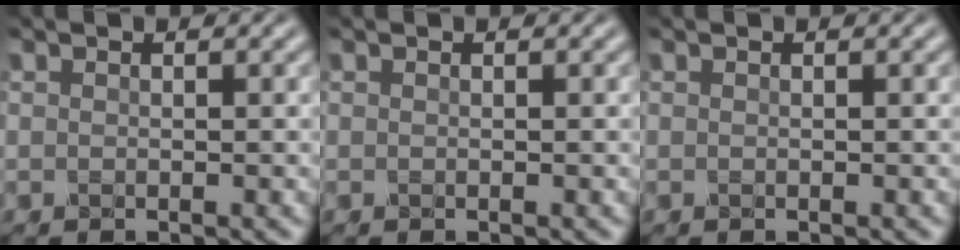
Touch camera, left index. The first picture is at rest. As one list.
[{"total": 0.0}, {"total": 0.0}]